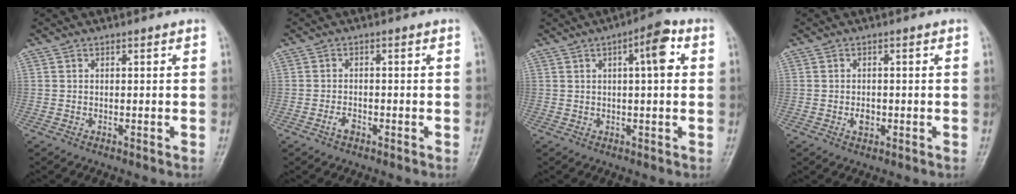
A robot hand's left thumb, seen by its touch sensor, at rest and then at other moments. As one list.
[{"total": 1.8, "force": [-1.0, 1.0, 1.1], "torque": [-0.022, 0.007, -0.021]}, {"total": 6.9, "force": [1.8, 2.1, 6.3], "torque": [-0.083, 0.011, 0.019]}, {"total": 2.0, "force": [-0.5, 1.4, 1.3], "torque": [-0.016, 0.002, -0.007]}]